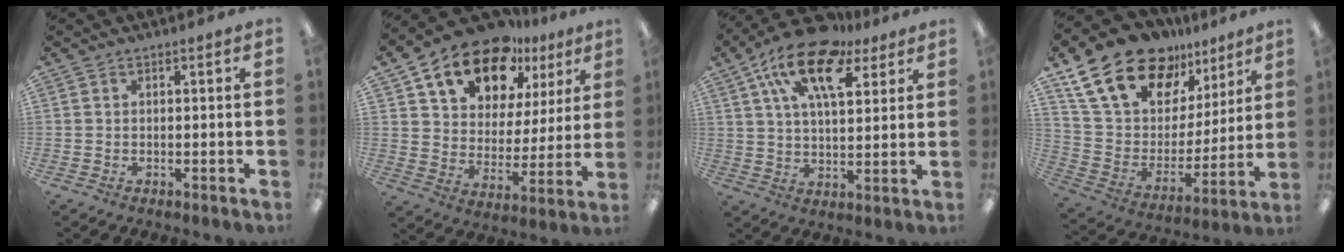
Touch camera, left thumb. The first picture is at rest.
{"total": 17.5, "force": [12.3, 9.8, 7.8], "torque": [-0.147, -0.068, 0.224]}
{"total": 17.6, "force": [10.0, 8.3, 11.9], "torque": [-0.206, -0.034, 0.174]}
{"total": 21.8, "force": [15.1, 12.1, 10.0], "torque": [-0.192, -0.086, 0.283]}